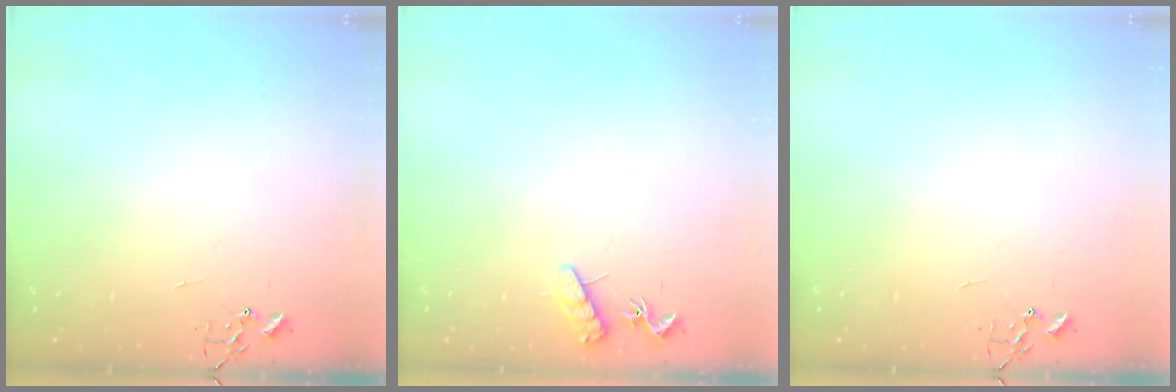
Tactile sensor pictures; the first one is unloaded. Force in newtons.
{"total": 8.1, "press": 8.1, "slide": 0.6}
{"total": 0.0}